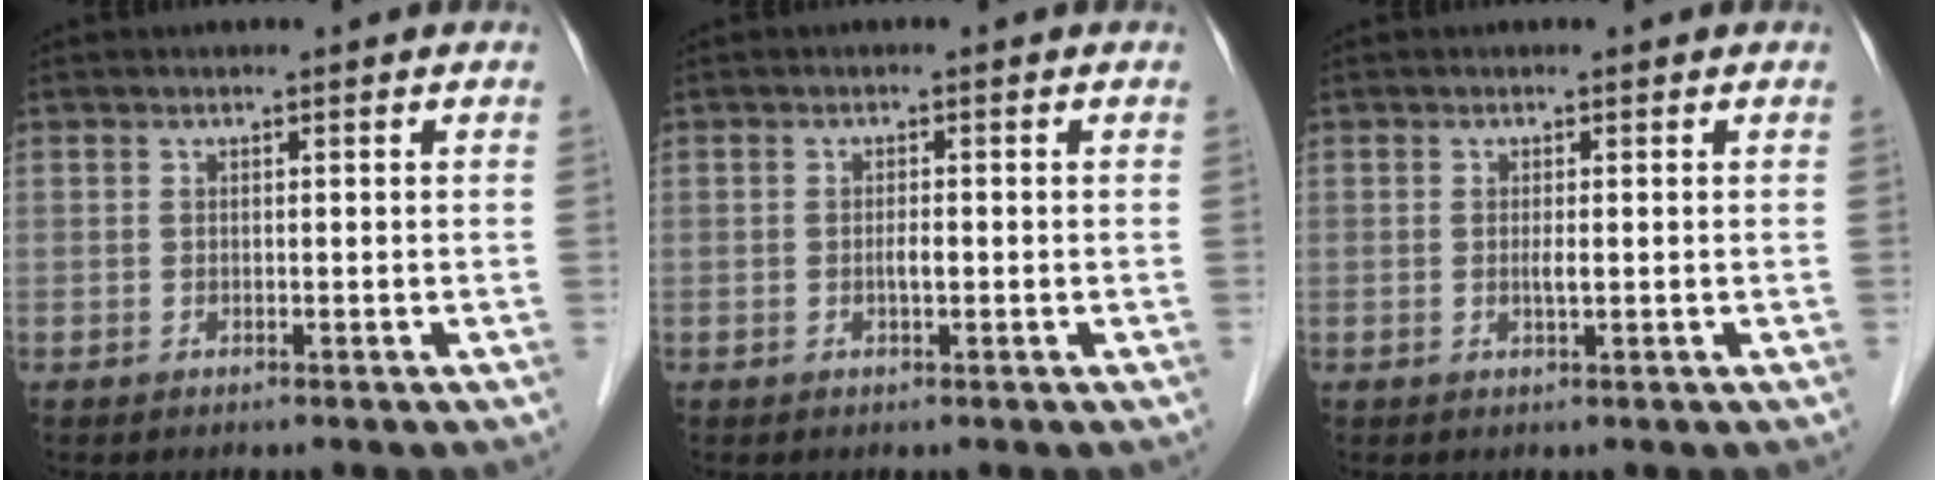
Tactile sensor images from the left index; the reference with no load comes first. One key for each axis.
{"total": 1.3, "fx": -0.3, "fy": 0.3, "fz": 1.2, "tx": -0.024, "ty": 0.000, "tz": -0.006}
{"total": 1.1, "fx": 0.0, "fy": 0.1, "fz": 1.1, "tx": -0.023, "ty": -0.002, "tz": 0.000}